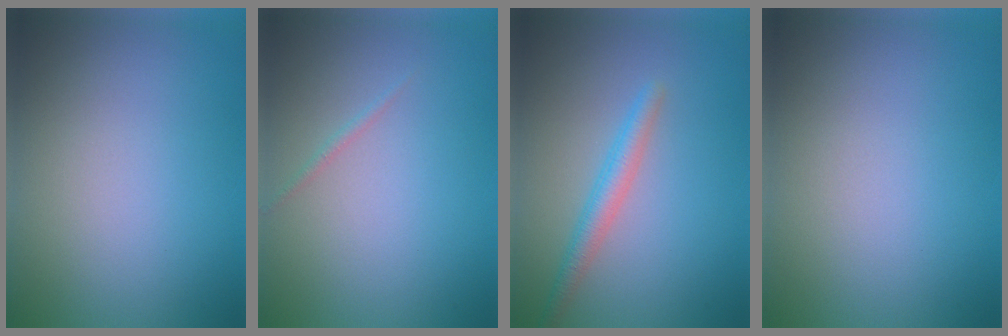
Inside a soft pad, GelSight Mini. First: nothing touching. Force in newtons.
{"total": 0.5, "press": 0.5, "slide": 0.0}
{"total": 2.4, "press": 2.4, "slide": 0.1}
{"total": 0.0}